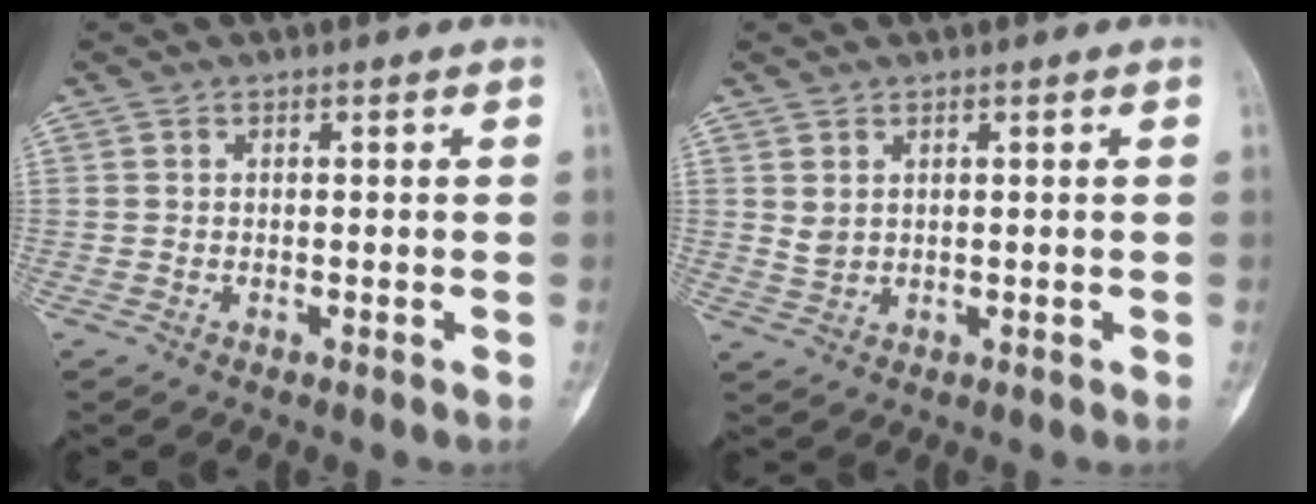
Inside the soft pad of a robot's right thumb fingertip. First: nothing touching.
{"total": 2.1, "force": [1.0, 1.4, 1.3], "torque": [-0.021, -0.007, 0.026]}